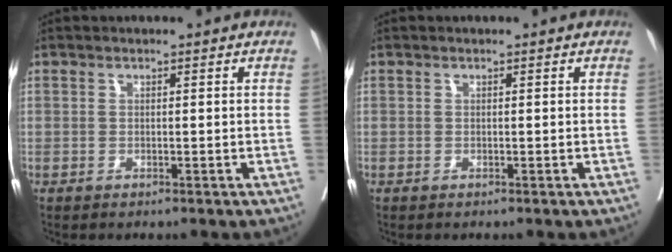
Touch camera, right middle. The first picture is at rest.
{"total": 0.0}